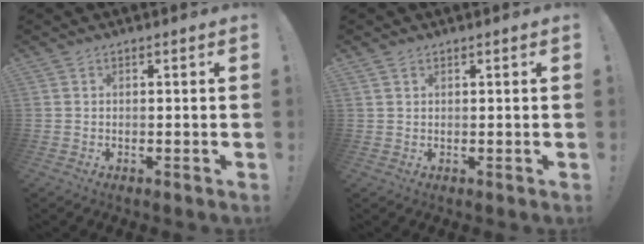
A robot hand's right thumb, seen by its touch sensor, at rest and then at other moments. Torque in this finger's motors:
{"motor_torque": [0.40, -0.60, 0.06, 0.03, 0.00]}